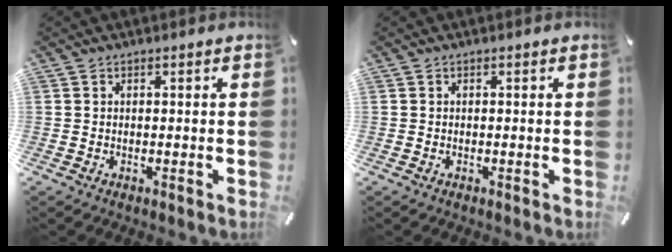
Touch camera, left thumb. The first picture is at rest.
{"total": 0.0}